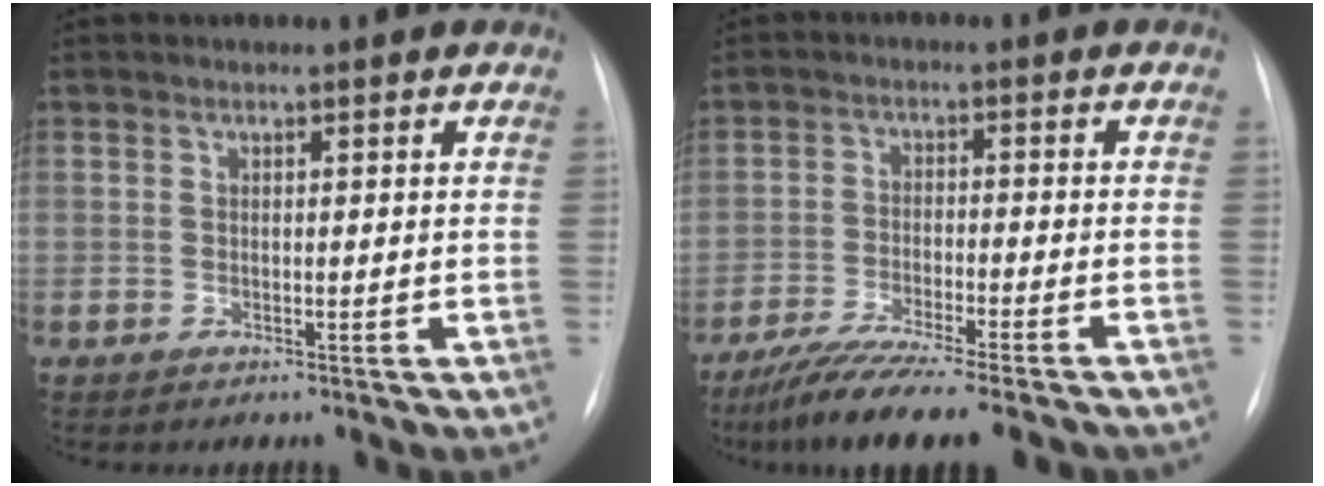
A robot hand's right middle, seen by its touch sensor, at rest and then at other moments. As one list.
[{"total": 13.8, "force": [-11.6, 1.2, 7.4], "torque": [-0.121, -0.029, -0.182]}]